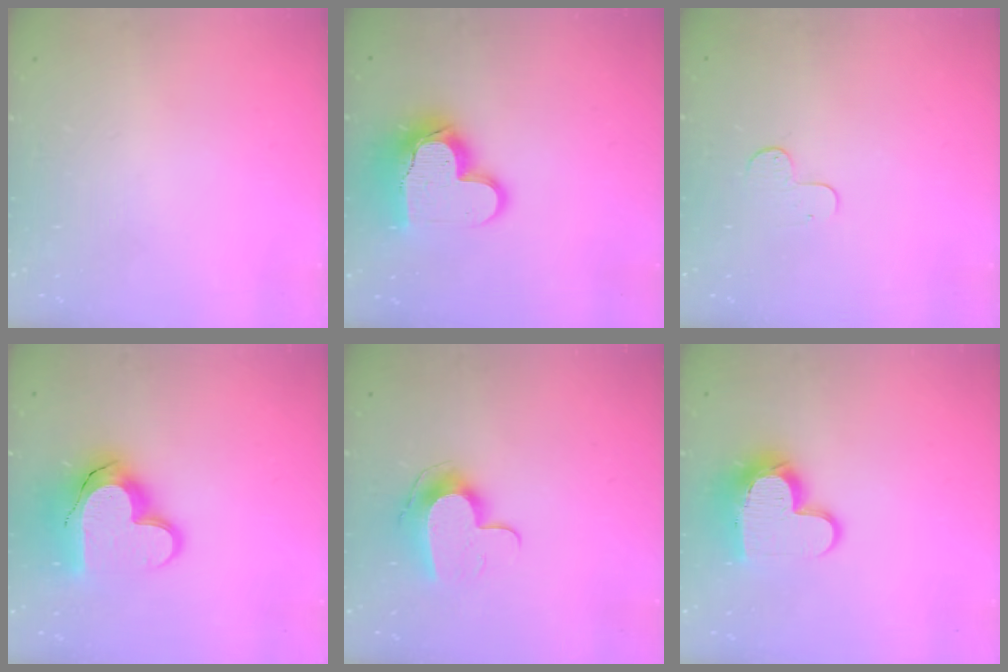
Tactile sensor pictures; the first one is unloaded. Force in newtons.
{"total": 15.5, "press": 15.4, "slide": 1.8}
{"total": 4.8, "press": 4.8, "slide": 0.5}
{"total": 16.9, "press": 16.9, "slide": 1.3}
{"total": 10.5, "press": 10.5, "slide": 0.5}
{"total": 13.0, "press": 13.0, "slide": 1.2}